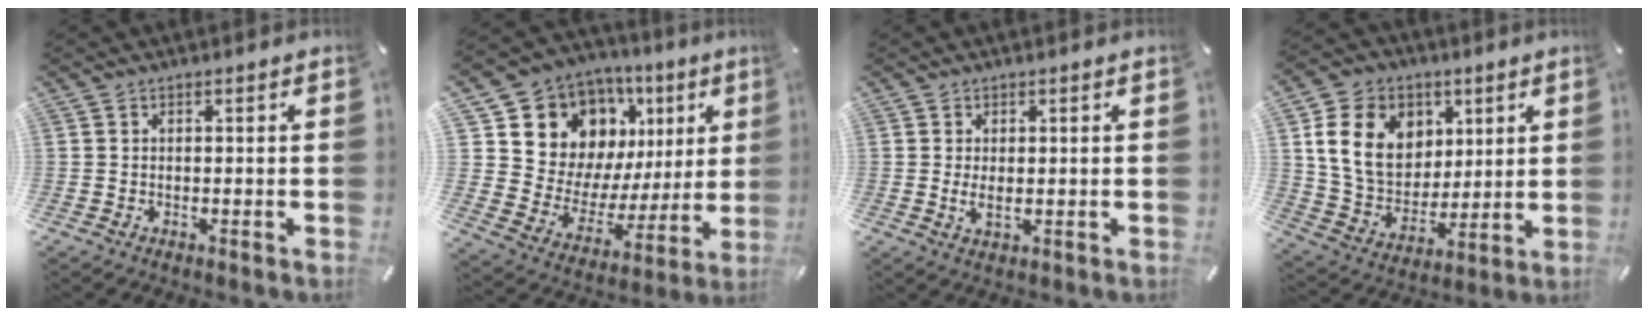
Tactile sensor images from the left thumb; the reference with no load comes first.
{"total": 14.5, "force": [8.5, 11.1, 4.1], "torque": [-0.076, -0.078, 0.169]}
{"total": 2.9, "force": [0.2, 1.1, 2.7], "torque": [-0.051, -0.005, -0.001]}
{"total": 16.0, "force": [4.9, 13.1, 7.8], "torque": [-0.151, -0.007, 0.095]}